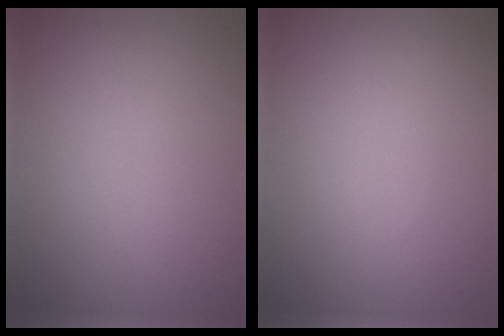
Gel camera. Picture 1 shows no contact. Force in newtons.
{"total": 0.0}